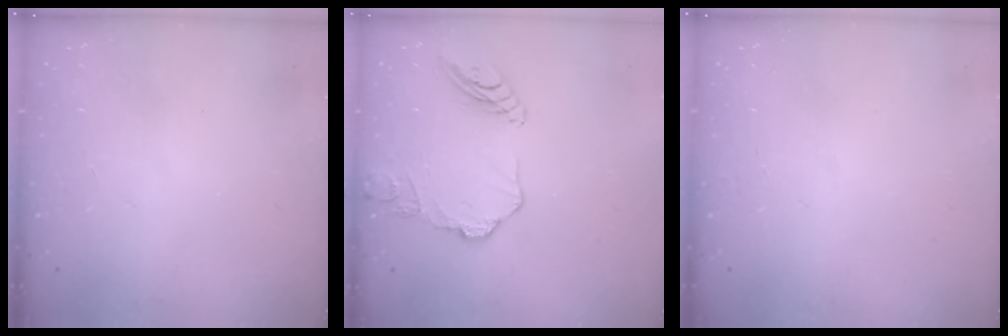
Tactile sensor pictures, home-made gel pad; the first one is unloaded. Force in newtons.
{"total": 11.7, "press": 11.7, "slide": 1.2}
{"total": 1.8, "press": 1.8, "slide": 0.1}